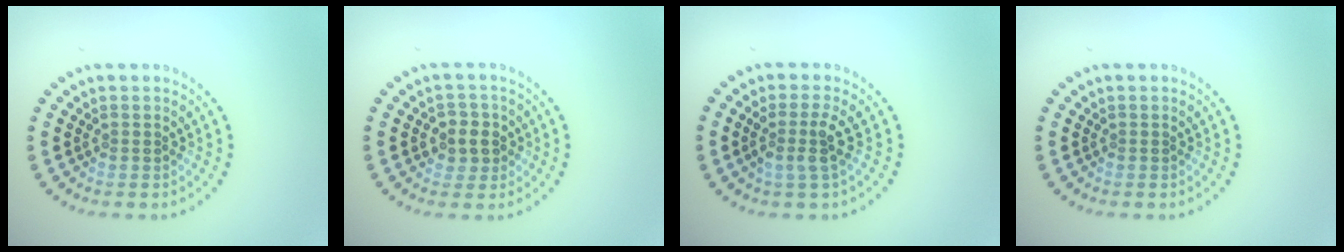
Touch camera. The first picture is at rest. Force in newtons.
{"total": 2.4, "press": 2.3, "slide": 0.8}
{"total": 2.5, "press": 1.9, "slide": 1.6}
{"total": 0.0}